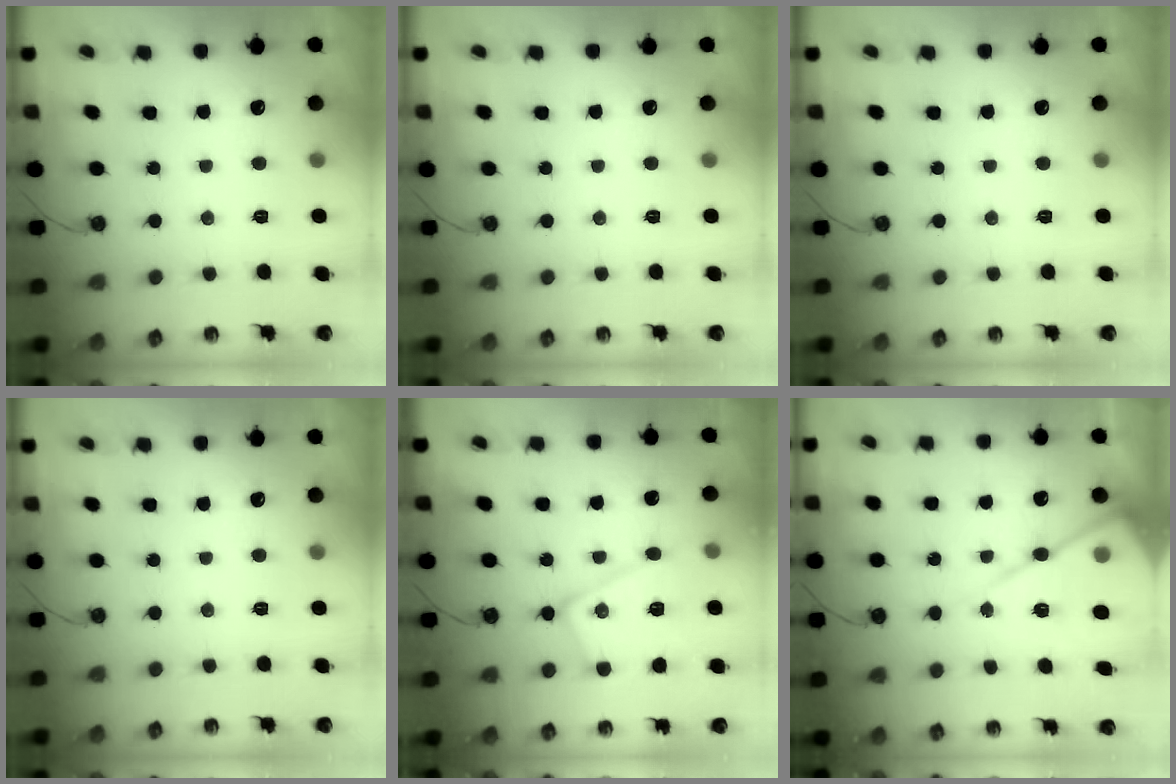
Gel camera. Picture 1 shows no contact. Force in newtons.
{"total": 0.0}
{"total": 0.0}
{"total": 0.0}
{"total": 14.6, "press": 14.6, "slide": 1.2}
{"total": 13.7, "press": 13.7, "slide": 0.8}